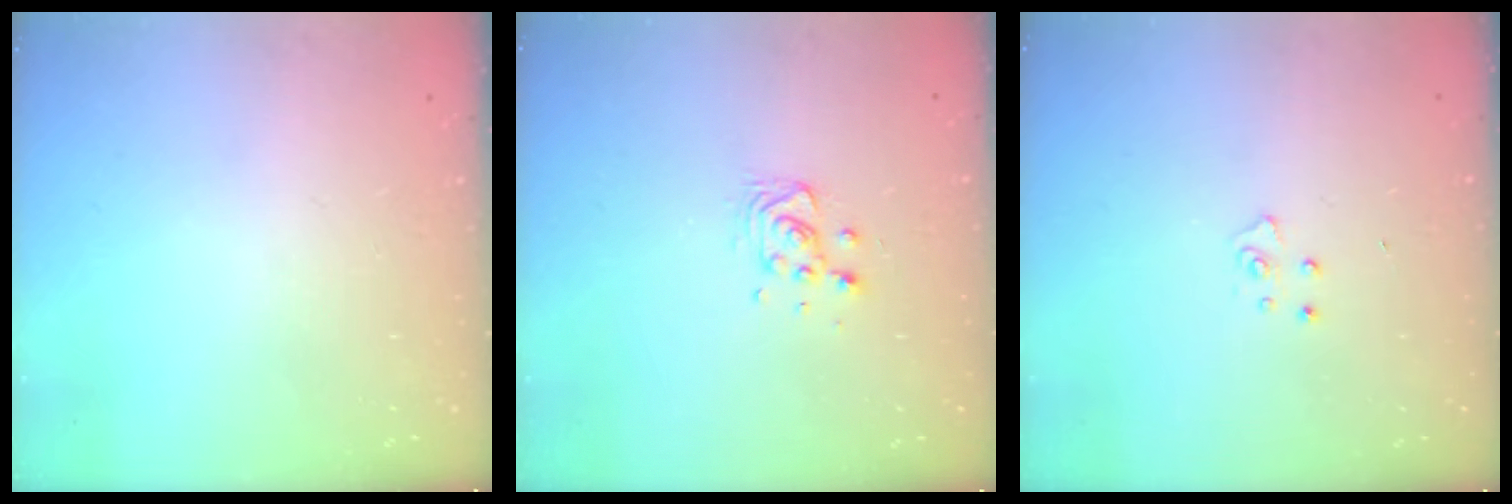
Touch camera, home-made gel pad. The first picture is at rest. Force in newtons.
{"total": 8.3, "press": 8.0, "slide": 2.1}
{"total": 3.9, "press": 3.9, "slide": 0.3}